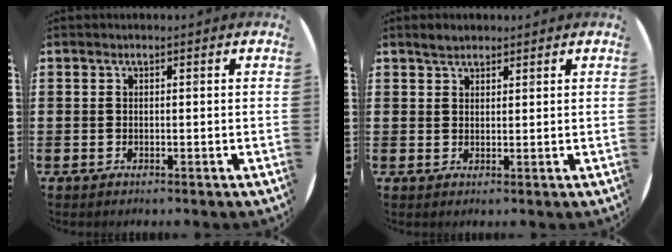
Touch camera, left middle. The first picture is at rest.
{"total": 2.0, "force": [1.8, 0.7, 0.4], "torque": [-0.001, 0.003, 0.032]}